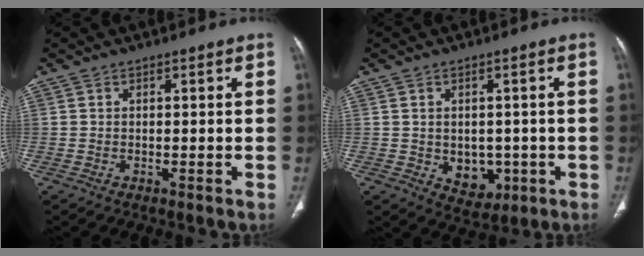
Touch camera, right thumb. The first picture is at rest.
{"total": 6.2, "force": [-1.2, 4.7, 3.9], "torque": [-0.027, 0.000, 0.000]}